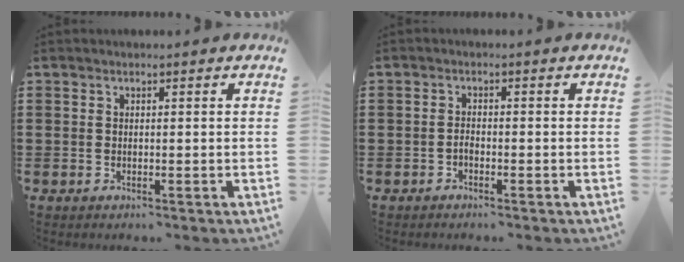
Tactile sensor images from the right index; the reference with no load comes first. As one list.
[{"total": 1.1, "force": [-0.7, 0.6, 0.5], "torque": [-0.013, -0.003, -0.013]}]